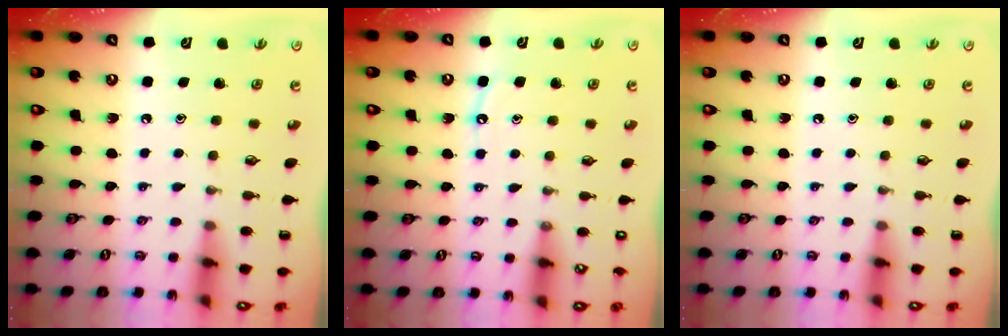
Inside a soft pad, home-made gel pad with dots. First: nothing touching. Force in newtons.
{"total": 4.9, "press": 4.9, "slide": 0.6}
{"total": 0.0}